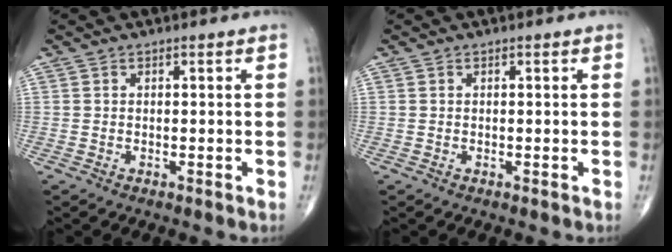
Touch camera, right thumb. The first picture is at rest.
{"total": 0.0}